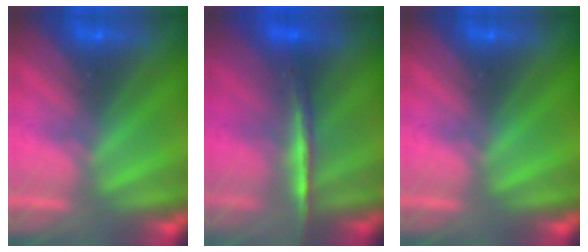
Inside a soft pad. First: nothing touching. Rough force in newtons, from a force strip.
{"total": 2.0}
{"total": 0.0}